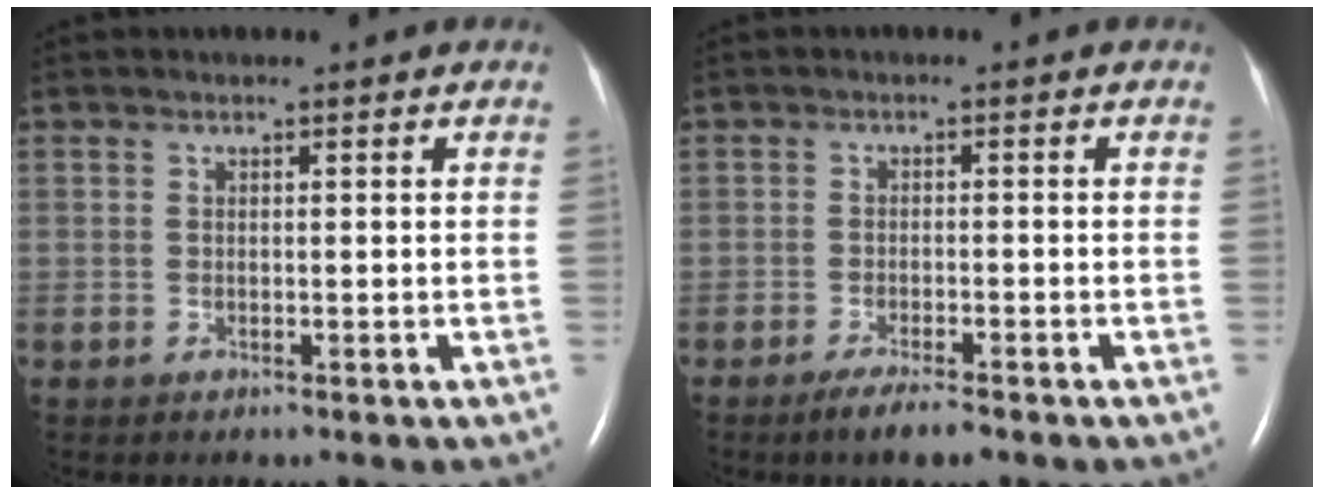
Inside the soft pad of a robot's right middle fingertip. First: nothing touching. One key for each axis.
{"total": 3.8, "fx": -2.8, "fy": 0.4, "fz": 2.5, "tx": -0.051, "ty": -0.008, "tz": -0.047}